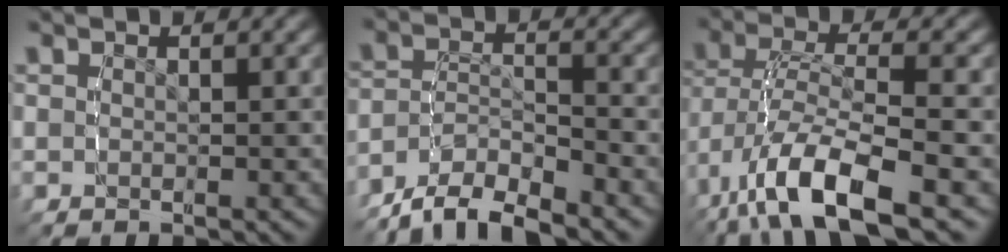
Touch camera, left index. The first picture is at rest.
{"total": 7.1, "force": [-5.1, 4.4, 2.4], "torque": [-0.055, -0.010, -0.089]}
{"total": 6.6, "force": [-2.7, 2.8, 5.3], "torque": [-0.122, -0.022, -0.027]}